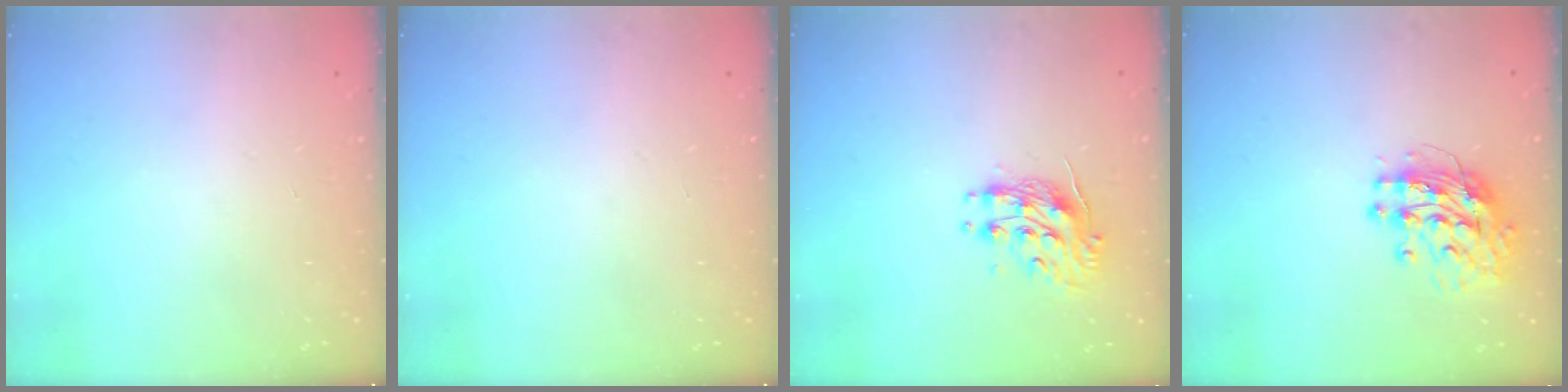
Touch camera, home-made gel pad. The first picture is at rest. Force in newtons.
{"total": 0.0}
{"total": 9.4, "press": 9.4, "slide": 0.3}
{"total": 10.8, "press": 10.8, "slide": 0.8}